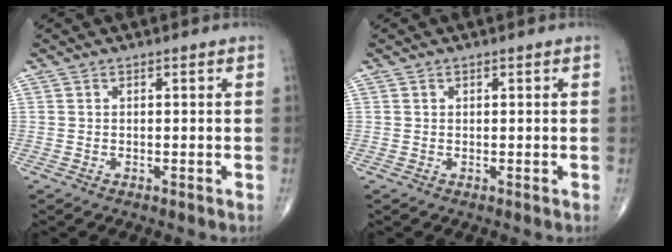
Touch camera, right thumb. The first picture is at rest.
{"total": 0.0}